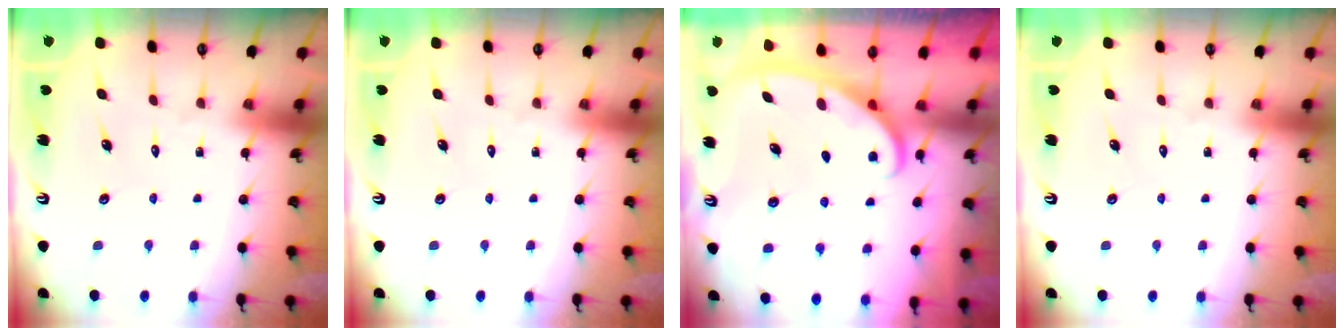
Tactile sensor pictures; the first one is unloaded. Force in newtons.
{"total": 0.0}
{"total": 3.0, "press": 3.0, "slide": 0.4}
{"total": 0.0}